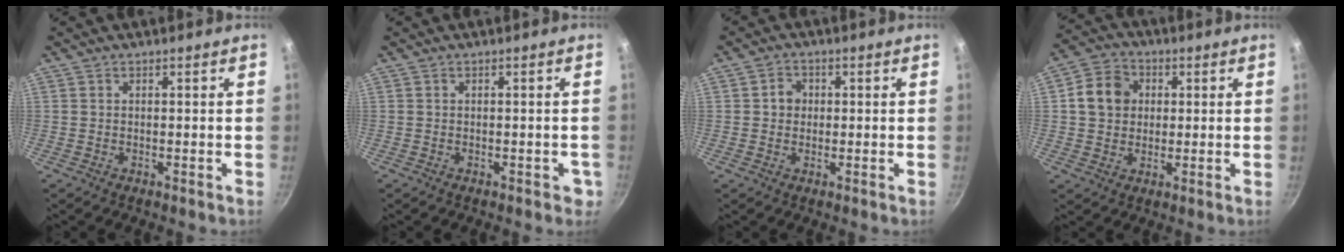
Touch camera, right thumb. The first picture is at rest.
{"total": 1.9, "force": [-0.7, 1.3, 1.3], "torque": [0.004, 0.012, -0.005]}
{"total": 3.1, "force": [0.2, 2.8, 1.3], "torque": [-0.003, 0.007, 0.000]}
{"total": 8.6, "force": [1.4, 7.3, 4.2], "torque": [-0.047, 0.013, 0.012]}